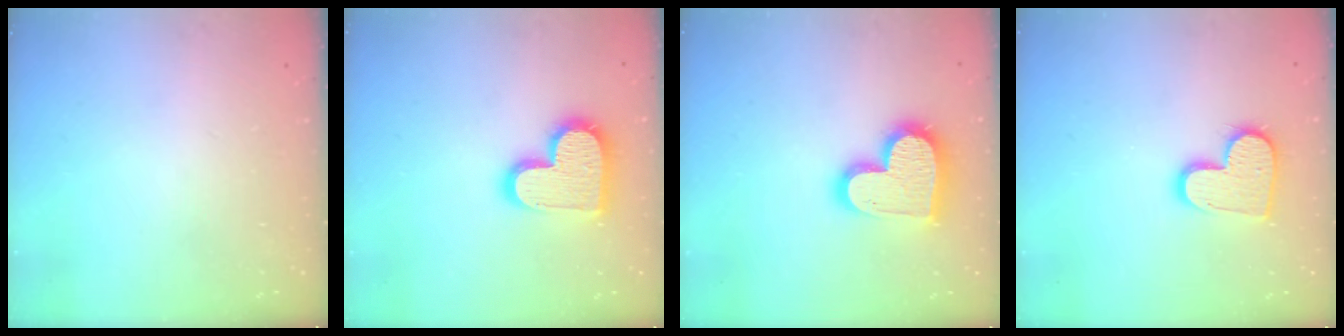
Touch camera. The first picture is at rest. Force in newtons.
{"total": 15.8, "press": 15.7, "slide": 1.0}
{"total": 17.5, "press": 17.4, "slide": 1.6}
{"total": 13.8, "press": 13.7, "slide": 1.0}